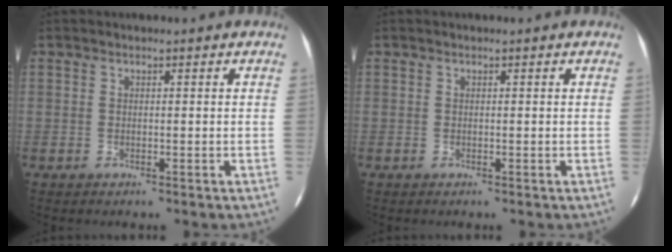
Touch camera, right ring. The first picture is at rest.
{"total": 0.0}